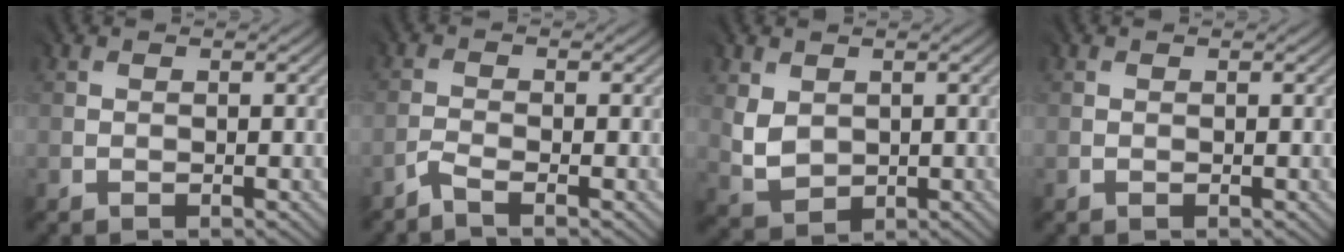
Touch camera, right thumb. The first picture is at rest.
{"total": 1.8, "force": [-1.7, -0.4, 0.3], "torque": [-0.011, -0.005, -0.044]}
{"total": 3.9, "force": [1.3, 3.1, 2.0], "torque": [-0.055, -0.008, 0.033]}
{"total": 0.0}